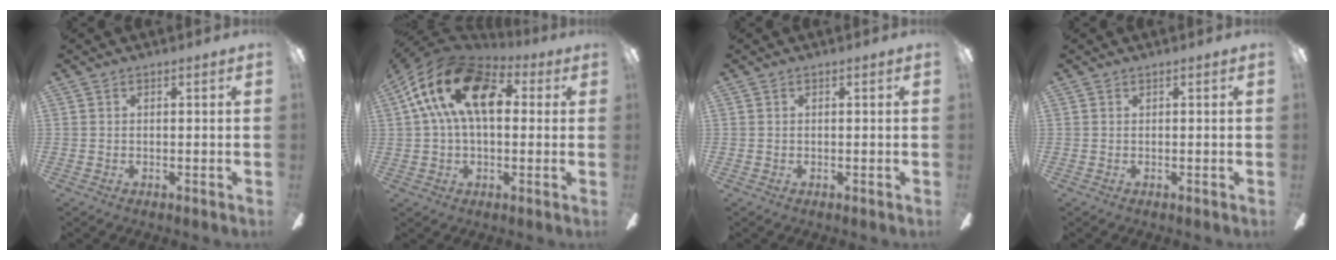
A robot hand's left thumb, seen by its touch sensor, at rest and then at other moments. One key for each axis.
{"total": 18.7, "fx": 5.5, "fy": 10.4, "fz": 14.6, "tx": -0.289, "ty": 0.004, "tz": 0.091}
{"total": 0.0}
{"total": 0.0}